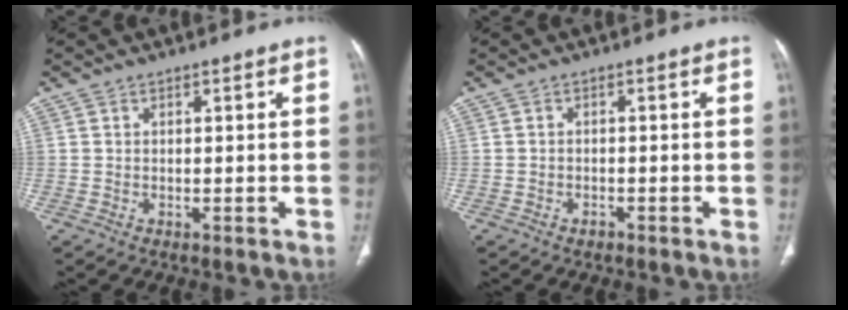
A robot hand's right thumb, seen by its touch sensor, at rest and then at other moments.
{"total": 1.0, "force": [-0.7, 0.6, 0.3], "torque": [-0.005, 0.006, -0.012]}